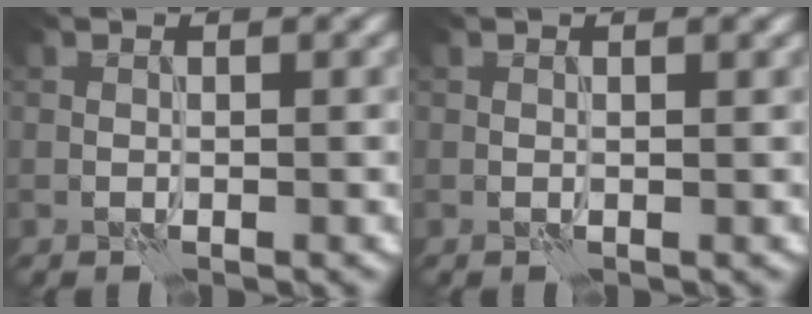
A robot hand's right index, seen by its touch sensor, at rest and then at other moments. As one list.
[{"total": 0.6, "force": [0.4, 0.1, 0.5], "torque": [-0.007, -0.001, 0.003]}]